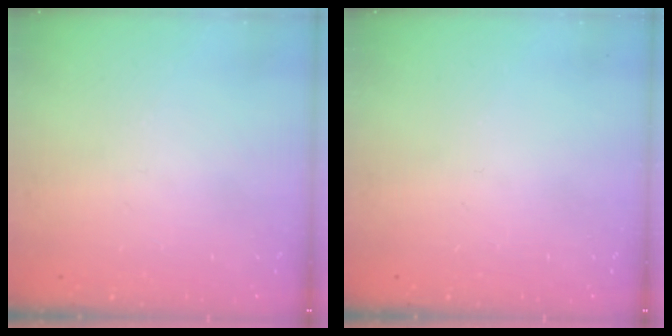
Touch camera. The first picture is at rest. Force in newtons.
{"total": 0.0}